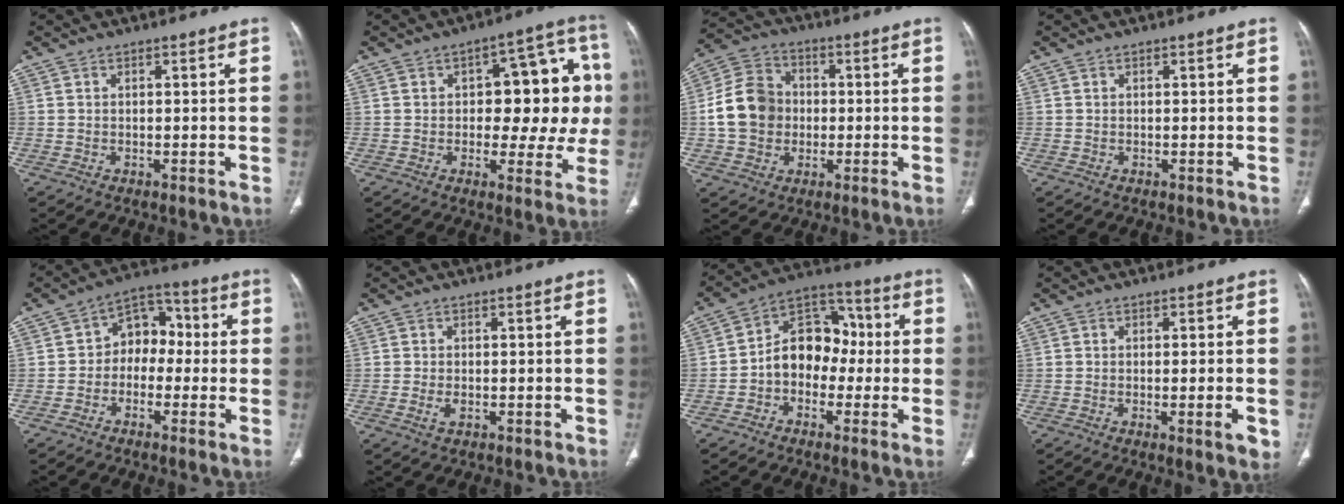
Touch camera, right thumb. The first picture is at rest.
{"total": 16.2, "force": [0.9, 8.4, 13.8], "torque": [-0.124, 0.032, 0.012]}
{"total": 11.3, "force": [0.0, 10.1, 5.1], "torque": [-0.080, 0.026, -0.008]}
{"total": 0.0}
{"total": 8.6, "force": [-0.8, 6.6, 5.5], "torque": [-0.042, 0.041, -0.032]}
{"total": 1.6, "force": [-0.1, 1.5, 0.7], "torque": [-0.023, 0.003, -0.003]}
{"total": 11.5, "force": [-1.0, 9.3, 6.7], "torque": [-0.072, 0.045, -0.035]}
{"total": 3.3, "force": [-0.6, 0.9, 3.2], "torque": [-0.048, -0.005, -0.006]}